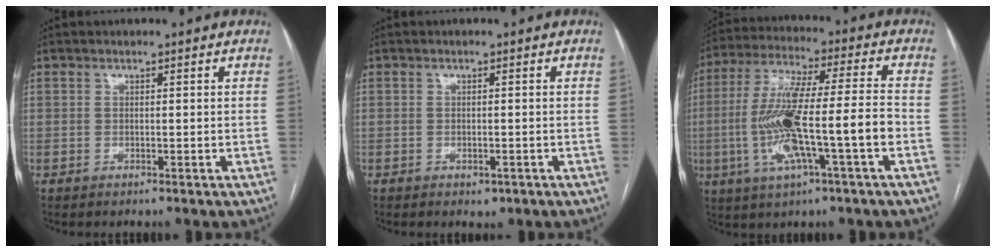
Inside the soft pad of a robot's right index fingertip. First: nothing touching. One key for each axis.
{"total": 1.5, "fx": -0.8, "fy": 0.8, "fz": 1.0, "tx": -0.011, "ty": 0.000, "tz": -0.004}
{"total": 15.5, "fx": -3.6, "fy": 1.0, "fz": 15.0, "tx": -0.297, "ty": 0.008, "tz": -0.063}